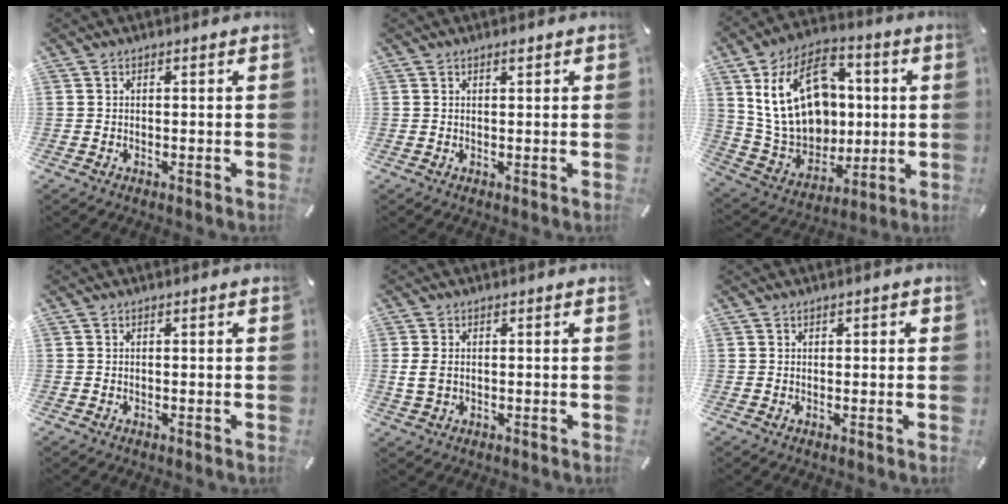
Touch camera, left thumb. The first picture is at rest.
{"total": 1.0, "force": [0.6, 0.3, 0.8], "torque": [-0.016, 0.001, 0.010]}
{"total": 22.3, "force": [3.7, 17.2, 13.8], "torque": [-0.256, 0.002, 0.075]}
{"total": 0.0}
{"total": 3.3, "force": [0.2, 2.4, 2.3], "torque": [-0.051, 0.003, 0.002]}
{"total": 0.6, "force": [0.1, 0.5, 0.2], "torque": [-0.005, 0.004, 0.001]}